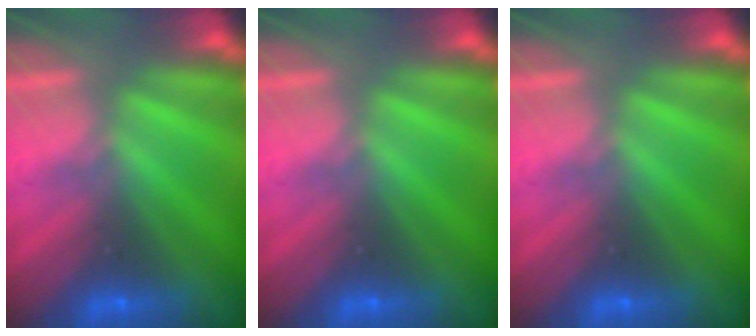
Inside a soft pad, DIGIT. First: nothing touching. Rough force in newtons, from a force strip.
{"total": 0.0}
{"total": 0.0}